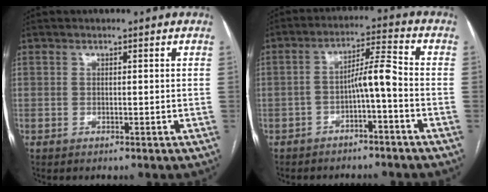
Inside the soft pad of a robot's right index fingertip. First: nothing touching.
{"total": 5.9, "force": [-2.2, 0.5, 5.4], "torque": [-0.094, 0.024, -0.035]}